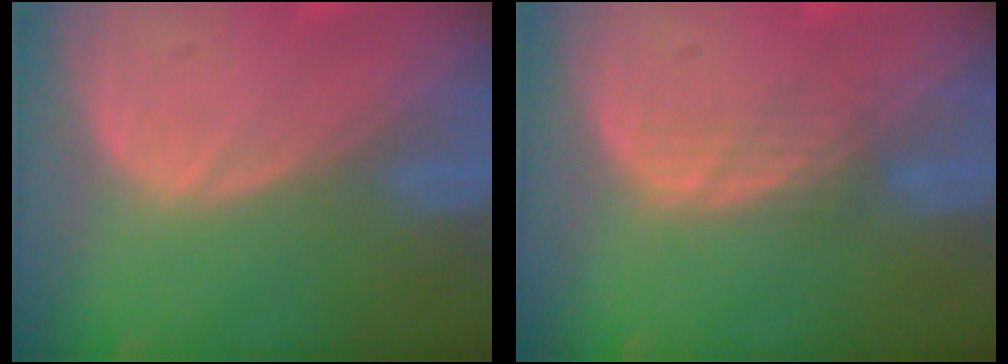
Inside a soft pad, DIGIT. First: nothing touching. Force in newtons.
{"total": 2.8, "press": 2.5, "slide": 1.2}